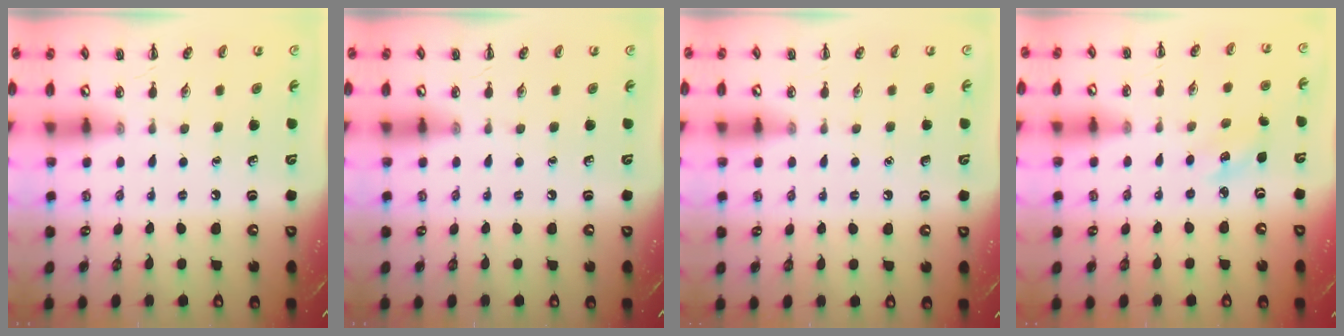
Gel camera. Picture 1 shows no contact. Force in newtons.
{"total": 0.0}
{"total": 1.4, "press": 1.4, "slide": 0.1}
{"total": 3.6, "press": 3.4, "slide": 1.0}